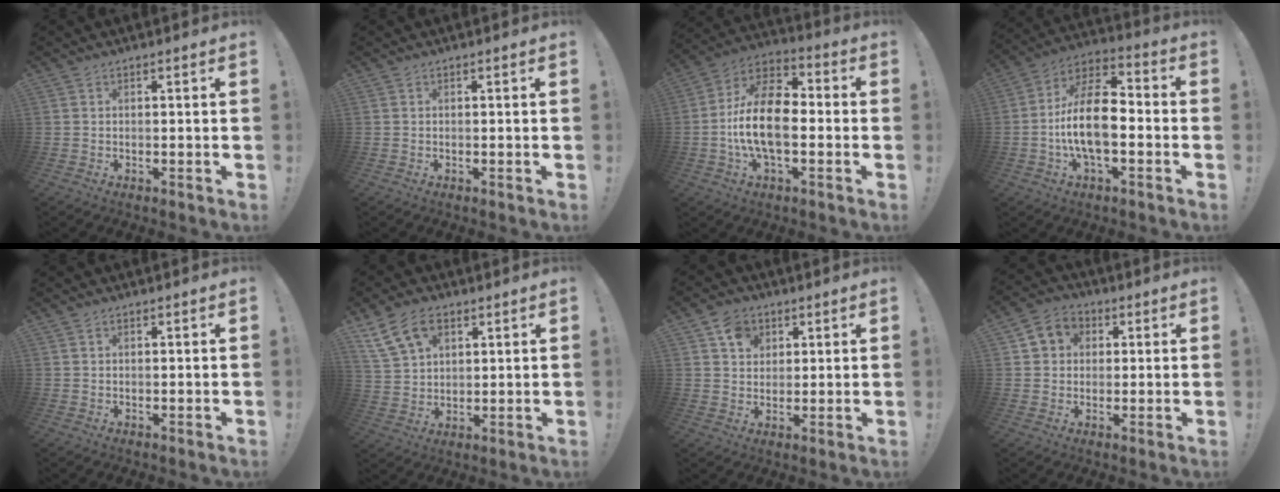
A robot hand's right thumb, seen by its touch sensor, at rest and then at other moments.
{"total": 0.0}
{"total": 16.8, "force": [-2.8, 9.0, 13.9], "torque": [-0.264, 0.019, -0.048]}
{"total": 16.4, "force": [-3.3, 8.0, 13.9], "torque": [-0.255, 0.018, -0.056]}
{"total": 0.6, "force": [0.4, 0.3, 0.2], "torque": [-0.004, -0.001, 0.008]}
{"total": 12.7, "force": [6.7, 8.4, 6.7], "torque": [-0.119, -0.022, 0.134]}
{"total": 7.5, "force": [3.7, 6.1, 2.4], "torque": [-0.022, -0.016, 0.068]}
{"total": 7.2, "force": [2.0, 6.4, 2.6], "torque": [-0.045, 0.003, 0.044]}